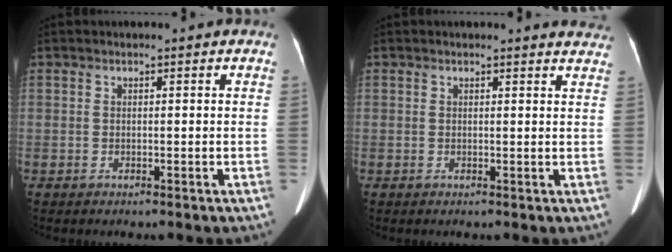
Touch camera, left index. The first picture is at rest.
{"total": 4.0, "force": [3.9, 0.6, 0.3], "torque": [-0.001, -0.016, 0.016]}